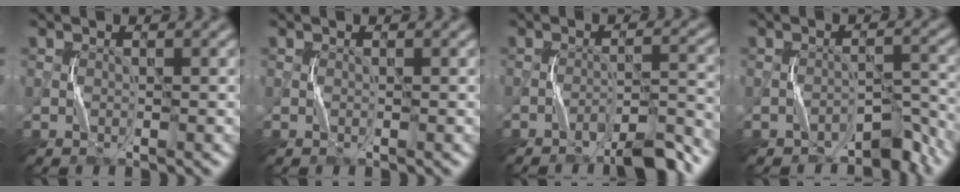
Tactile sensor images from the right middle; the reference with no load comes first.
{"total": 0.0}
{"total": 4.9, "force": [-3.9, 0.5, 2.9], "torque": [-0.040, 0.016, -0.062]}
{"total": 3.4, "force": [-3.0, 1.1, 1.2], "torque": [-0.008, 0.007, -0.043]}